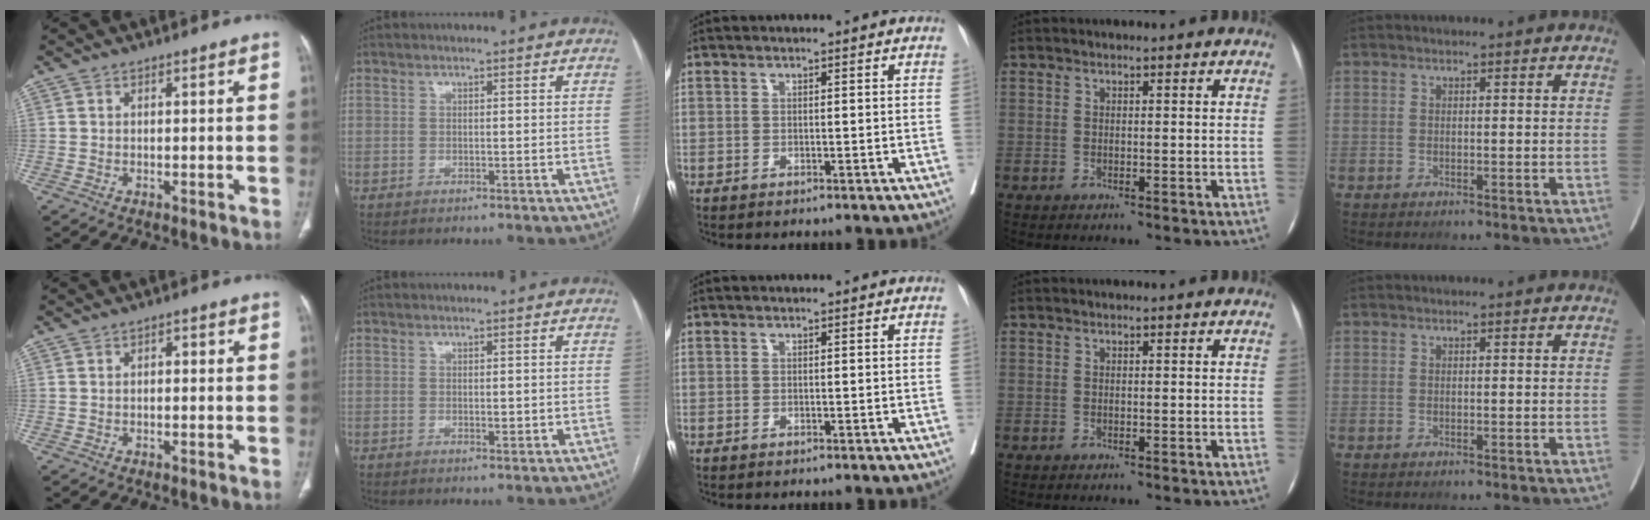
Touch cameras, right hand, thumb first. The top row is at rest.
{"thumb": {"total": 1.2, "force": [0.2, 0.8, 0.9], "torque": [-0.010, 0.005, -0.001]}, "index": {"total": 1.3, "force": [0.0, 0.5, 1.2], "torque": [-0.017, -0.004, 0.002]}}